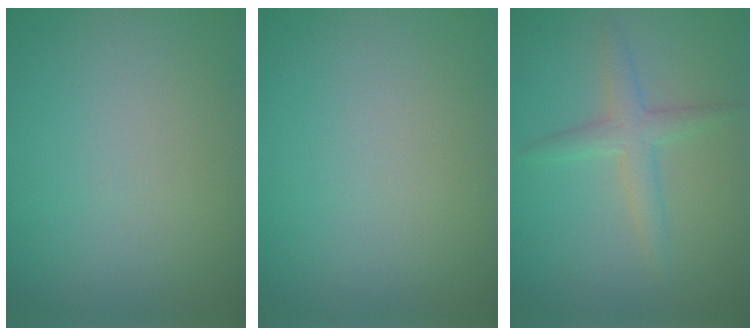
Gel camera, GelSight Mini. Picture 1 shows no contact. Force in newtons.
{"total": 0.0}
{"total": 2.5, "press": 2.5, "slide": 0.1}